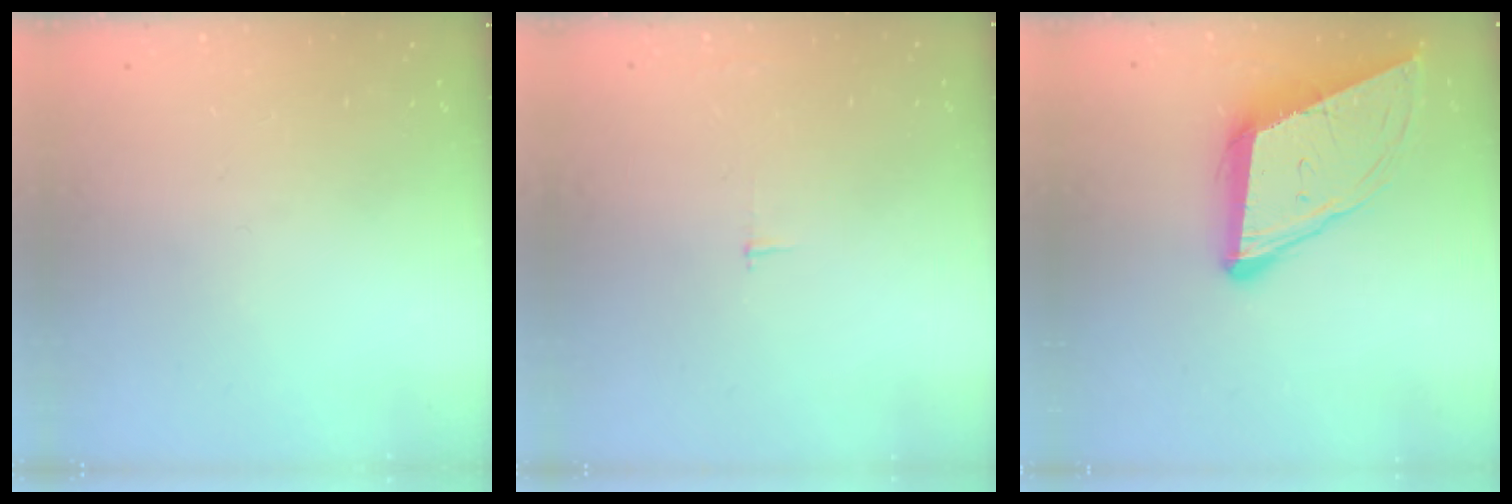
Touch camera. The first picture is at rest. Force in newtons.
{"total": 2.3, "press": 2.3, "slide": 0.2}
{"total": 12.6, "press": 12.0, "slide": 3.9}